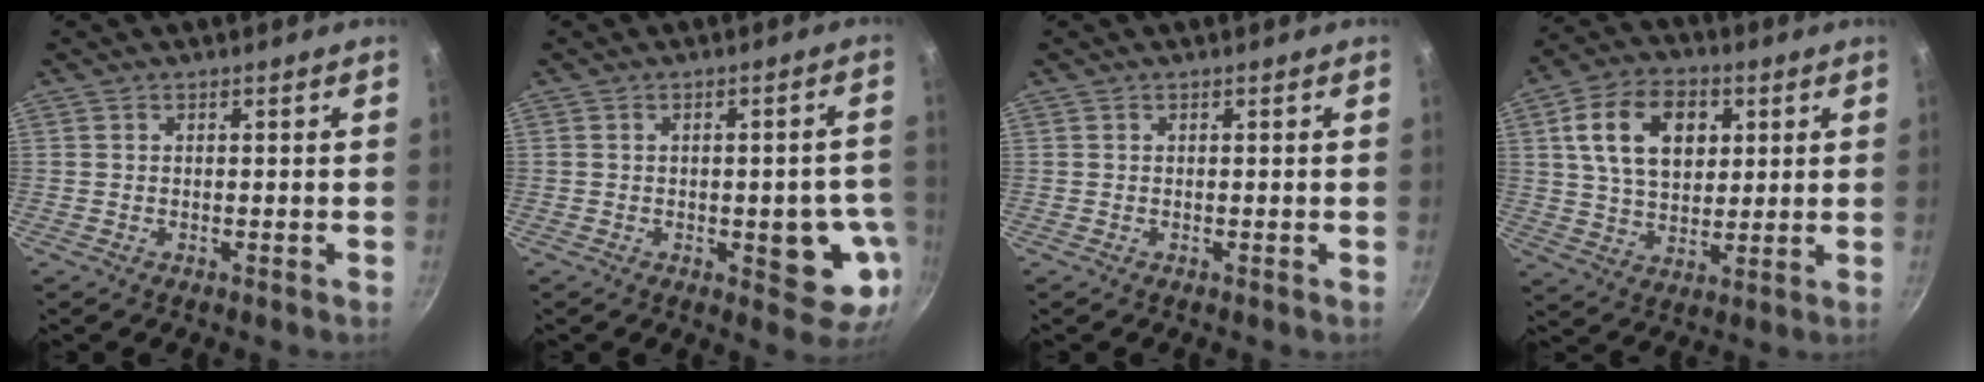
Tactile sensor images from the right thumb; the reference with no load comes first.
{"total": 10.1, "force": [-2.2, 4.5, 8.8], "torque": [-0.066, 0.007, -0.025]}
{"total": 0.0}
{"total": 15.0, "force": [4.3, 10.1, 10.1], "torque": [-0.152, 0.002, 0.070]}